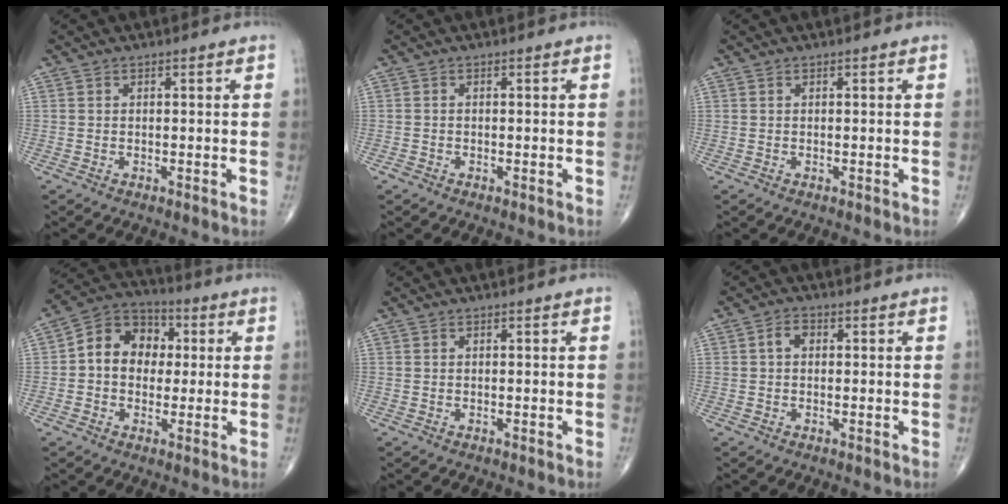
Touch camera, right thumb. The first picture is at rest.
{"total": 0.5, "force": [-0.4, 0.3, 0.2], "torque": [-0.003, -0.001, -0.011]}
{"total": 0.0}
{"total": 11.4, "force": [1.2, 9.1, 6.8], "torque": [-0.078, 0.027, 0.007]}
{"total": 0.0}
{"total": 2.6, "force": [0.4, 1.8, 1.8], "torque": [-0.029, 0.011, 0.004]}